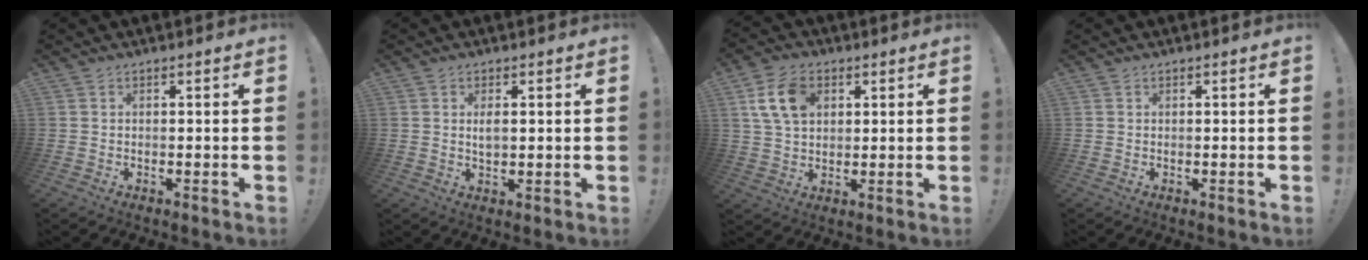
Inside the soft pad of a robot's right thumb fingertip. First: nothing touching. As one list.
[{"total": 2.7, "force": [0.6, 1.3, 2.2], "torque": [-0.031, -0.003, 0.007]}, {"total": 11.3, "force": [3.9, 7.7, 7.3], "torque": [-0.132, 0.007, 0.079]}, {"total": 0.0}]